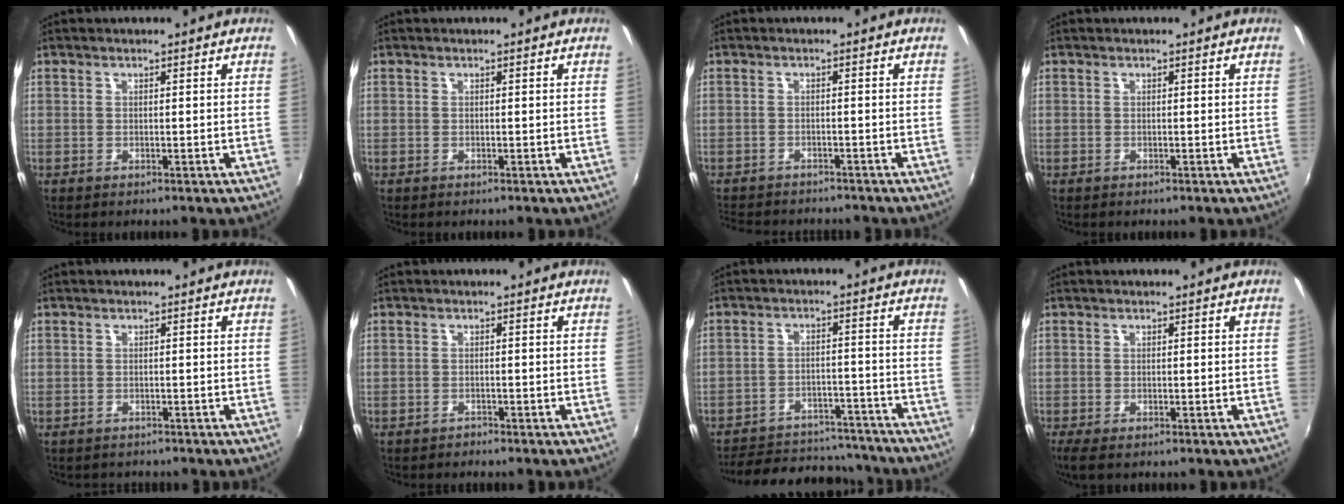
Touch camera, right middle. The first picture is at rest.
{"total": 0.0}
{"total": 8.5, "force": [-7.7, 2.4, 2.7], "torque": [-0.071, -0.015, -0.117]}
{"total": 0.0}
{"total": 1.2, "force": [-0.8, 0.8, -0.2], "torque": [0.000, 0.003, -0.012]}
{"total": 0.9, "force": [-0.9, 0.2, -0.1], "torque": [0.000, 0.000, -0.015]}
{"total": 19.0, "force": [-16.6, 6.6, 6.3], "torque": [-0.136, 0.027, -0.208]}
{"total": 2.9, "force": [-1.9, 0.8, 2.1], "torque": [-0.041, -0.013, -0.030]}